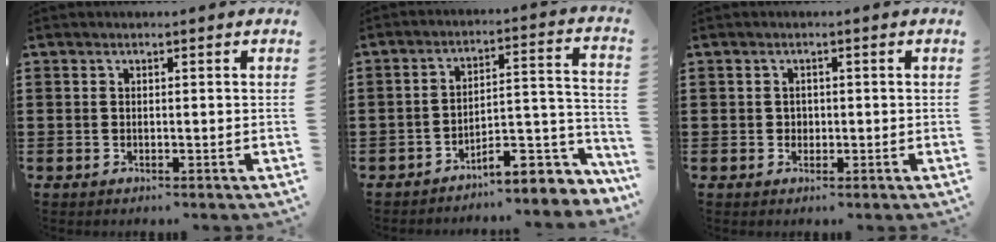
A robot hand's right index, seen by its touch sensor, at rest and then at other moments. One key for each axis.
{"total": 7.5, "fx": -6.1, "fy": 2.3, "fz": 3.7, "tx": -0.036, "ty": 0.003, "tz": -0.117}
{"total": 1.0, "fx": 0.0, "fy": 1.0, "fz": 0.3, "tx": -0.009, "ty": 0.005, "tz": -0.001}